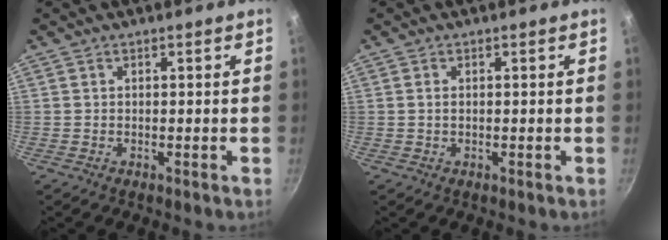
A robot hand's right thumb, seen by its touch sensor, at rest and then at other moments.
{"total": 1.1, "force": [0.2, 0.7, 0.8], "torque": [-0.015, 0.002, 0.002]}